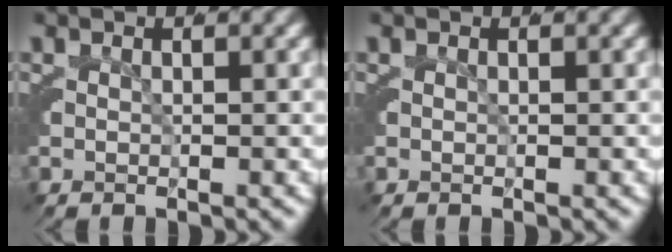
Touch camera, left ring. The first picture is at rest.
{"total": 0.0}